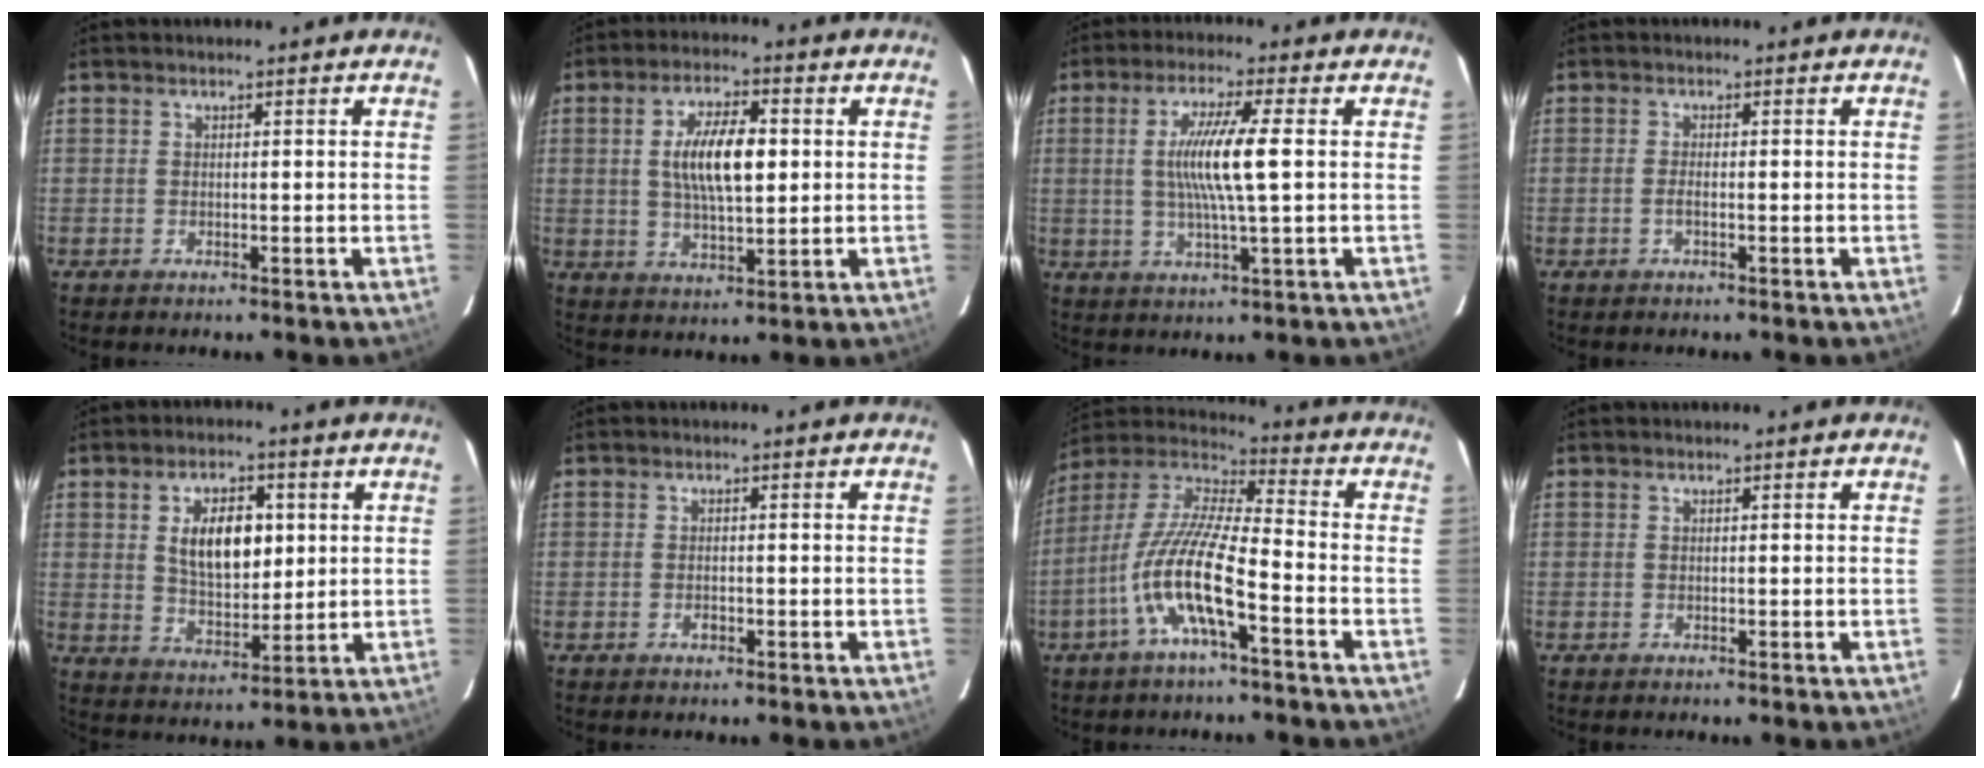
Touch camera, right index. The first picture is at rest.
{"total": 10.2, "force": [1.5, 3.8, 9.4], "torque": [-0.171, 0.007, 0.028]}
{"total": 9.3, "force": [0.7, 0.1, 9.3], "torque": [-0.176, -0.005, 0.013]}
{"total": 1.4, "force": [-0.6, 0.2, 1.3], "torque": [-0.028, 0.001, -0.011]}
{"total": 10.2, "force": [2.4, 5.5, 8.3], "torque": [-0.147, 0.007, 0.050]}
{"total": 1.2, "force": [-0.6, 0.7, 0.8], "torque": [-0.016, 0.001, -0.010]}
{"total": 13.6, "force": [-5.7, 2.3, 12.1], "torque": [-0.244, -0.003, -0.115]}
{"total": 0.0}